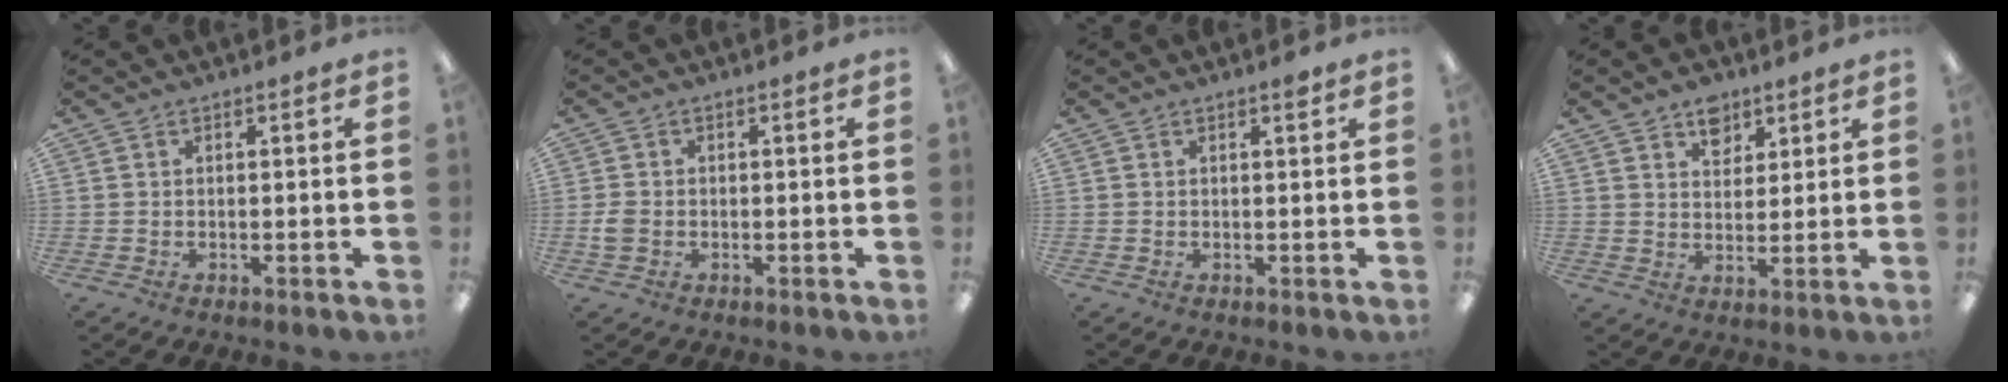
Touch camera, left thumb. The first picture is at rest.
{"total": 2.7, "force": [-0.6, 2.1, 1.7], "torque": [-0.027, 0.005, -0.010]}
{"total": 1.0, "force": [0.7, 0.2, 0.7], "torque": [-0.007, -0.003, 0.010]}
{"total": 6.4, "force": [4.6, 4.1, 1.8], "torque": [-0.012, -0.023, 0.080]}